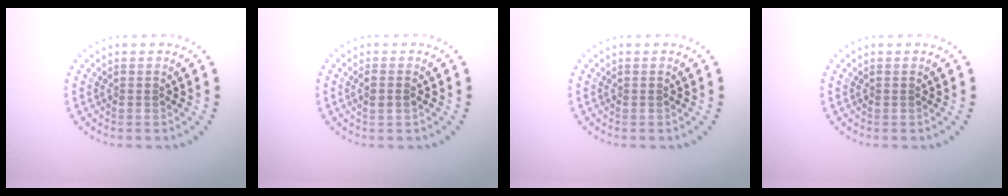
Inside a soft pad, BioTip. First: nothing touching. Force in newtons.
{"total": 1.2, "press": 1.1, "slide": 0.3}
{"total": 0.0}
{"total": 0.0}